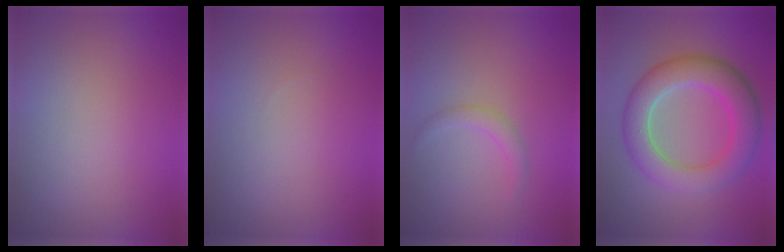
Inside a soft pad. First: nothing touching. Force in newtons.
{"total": 0.0}
{"total": 1.3, "press": 1.3, "slide": 0.1}
{"total": 6.7, "press": 6.7, "slide": 0.4}